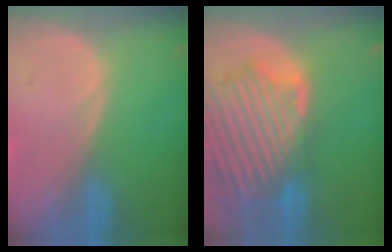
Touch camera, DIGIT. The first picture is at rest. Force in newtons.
{"total": 13.5, "press": 11.7, "slide": 6.8}